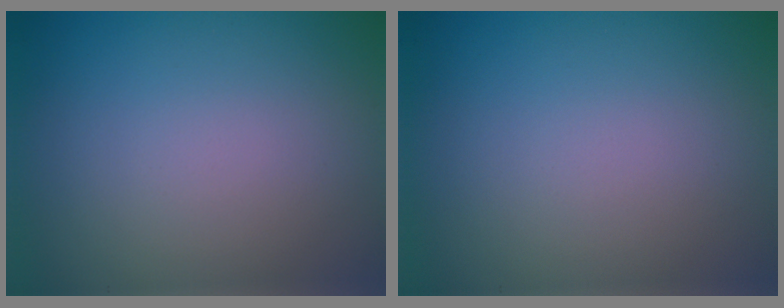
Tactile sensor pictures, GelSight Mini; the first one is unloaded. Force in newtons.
{"total": 0.0}